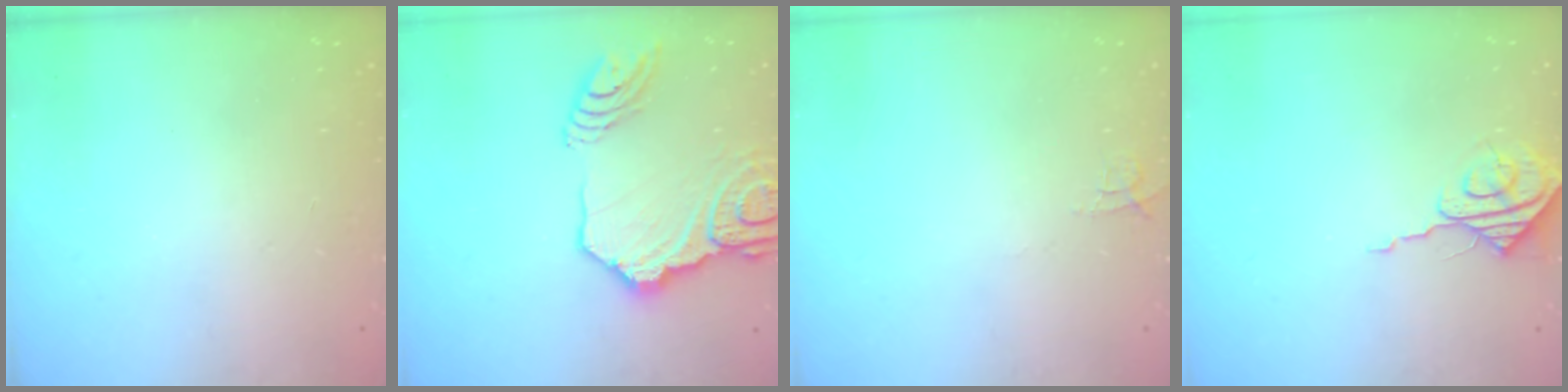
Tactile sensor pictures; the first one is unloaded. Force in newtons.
{"total": 20.3, "press": 20.1, "slide": 2.6}
{"total": 2.9, "press": 2.9, "slide": 0.3}
{"total": 7.9, "press": 7.9, "slide": 0.5}